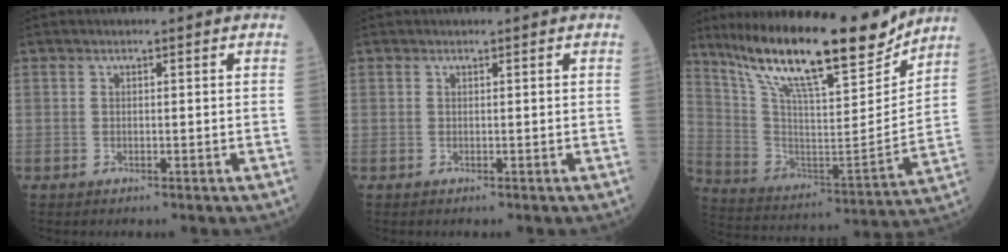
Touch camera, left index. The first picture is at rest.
{"total": 0.0}
{"total": 23.3, "force": [18.4, 3.9, 13.8], "torque": [-0.251, -0.010, 0.307]}